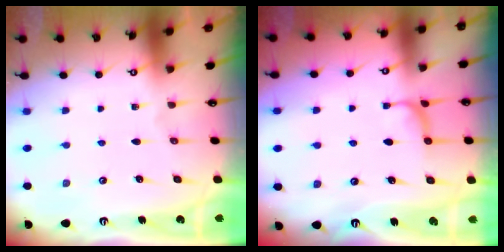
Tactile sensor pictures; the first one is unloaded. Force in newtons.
{"total": 0.8, "press": 0.4, "slide": 0.7}